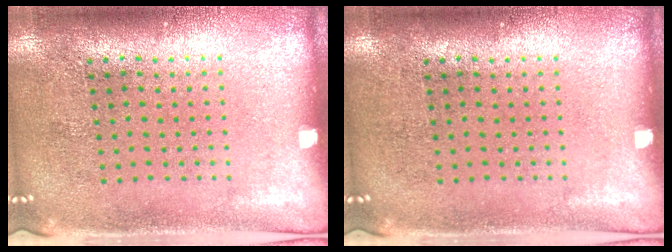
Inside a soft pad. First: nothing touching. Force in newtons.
{"total": 0.0}